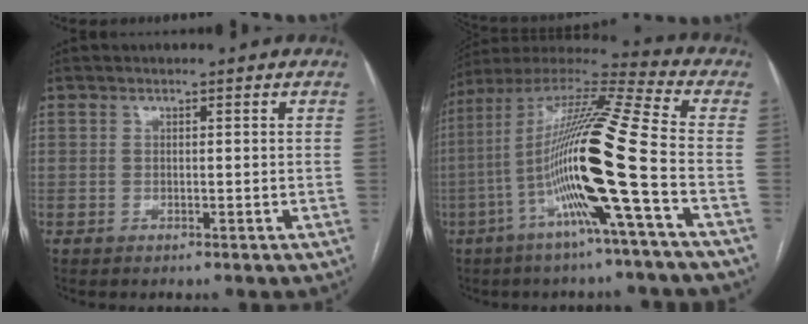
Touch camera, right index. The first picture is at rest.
{"total": 19.8, "force": [-5.4, -1.1, 19.0], "torque": [-0.370, -0.006, -0.116]}